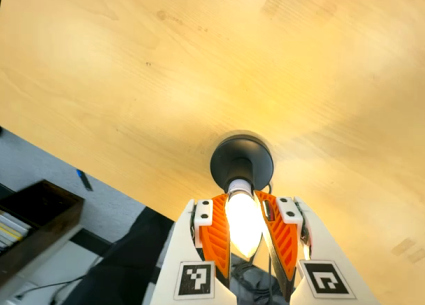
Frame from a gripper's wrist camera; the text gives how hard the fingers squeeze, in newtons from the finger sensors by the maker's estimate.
{"total": 22.5, "left": 23.7, "right": 21.4}